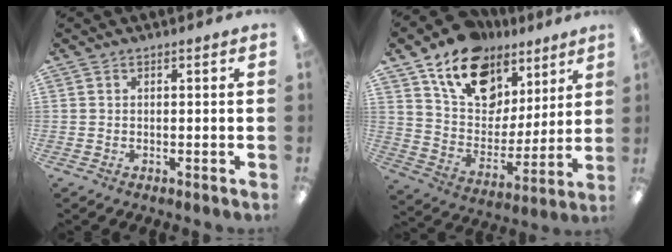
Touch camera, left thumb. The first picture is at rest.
{"total": 16.9, "force": [10.4, 11.2, 7.1], "torque": [-0.127, -0.051, 0.194]}